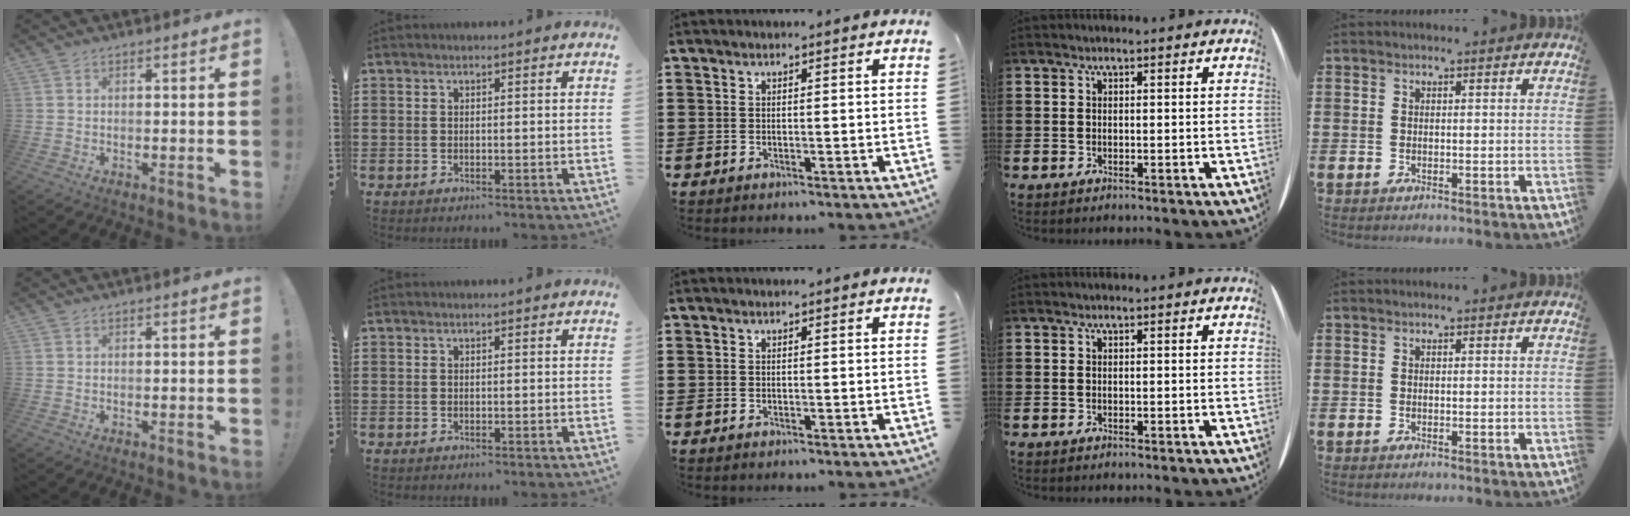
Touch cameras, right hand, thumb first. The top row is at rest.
{}